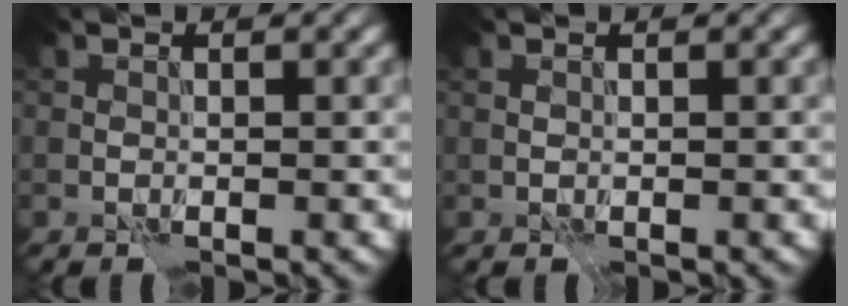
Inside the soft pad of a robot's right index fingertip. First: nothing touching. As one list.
[{"total": 0.0}]